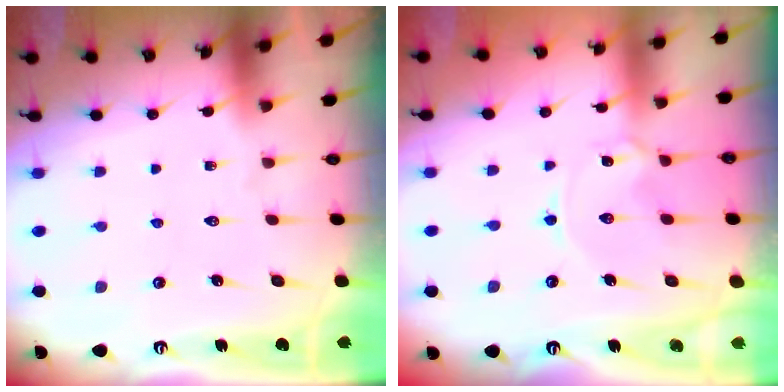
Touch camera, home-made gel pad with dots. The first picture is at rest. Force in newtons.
{"total": 1.5, "press": 1.5, "slide": 0.0}